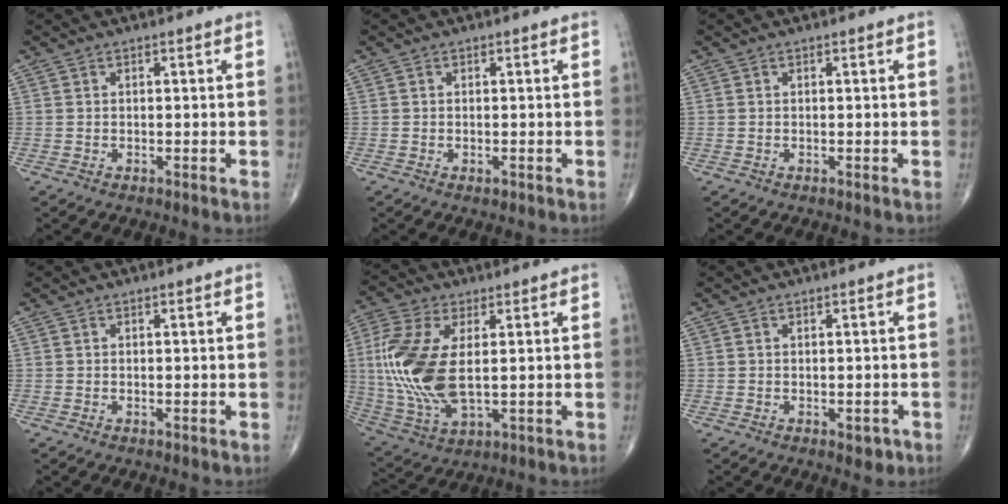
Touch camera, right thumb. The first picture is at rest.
{"total": 0.9, "force": [-0.3, 0.5, 0.7], "torque": [-0.010, -0.002, -0.003]}
{"total": 0.0}
{"total": 0.0}
{"total": 16.4, "force": [1.3, 8.0, 14.3], "torque": [-0.331, -0.011, 0.033]}
{"total": 2.0, "force": [-0.7, 1.2, 1.4], "torque": [-0.004, 0.000, -0.006]}